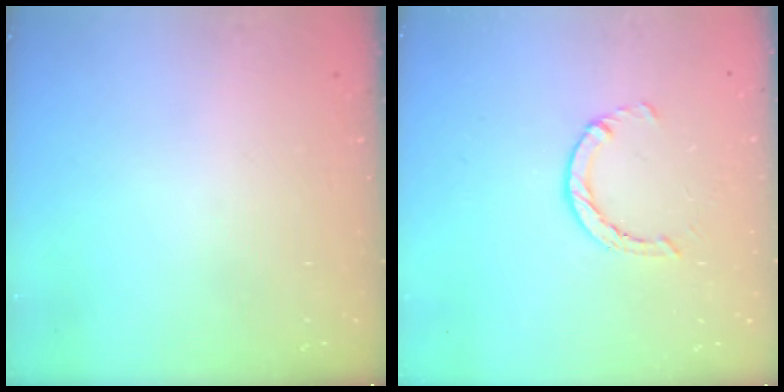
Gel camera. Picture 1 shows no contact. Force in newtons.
{"total": 2.4, "press": 2.4, "slide": 0.4}